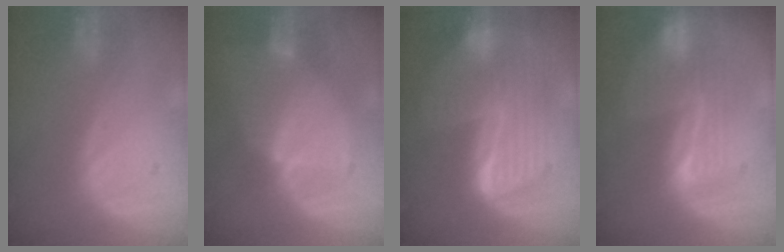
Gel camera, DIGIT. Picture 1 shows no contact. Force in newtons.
{"total": 6.8, "press": 6.0, "slide": 3.3}
{"total": 9.9, "press": 9.9, "slide": 0.9}
{"total": 8.4, "press": 7.2, "slide": 4.3}